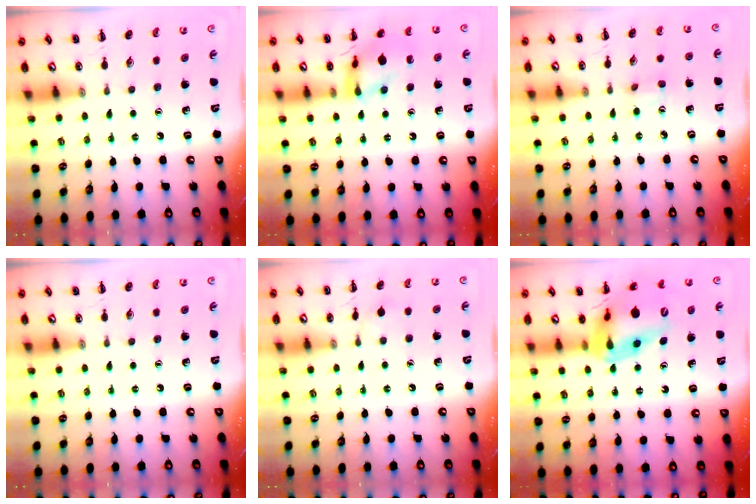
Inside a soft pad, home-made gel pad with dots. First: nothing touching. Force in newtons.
{"total": 14.0, "press": 13.9, "slide": 1.4}
{"total": 3.2, "press": 3.0, "slide": 1.0}
{"total": 0.0}
{"total": 4.1, "press": 3.8, "slide": 1.5}
{"total": 17.9, "press": 17.2, "slide": 4.7}